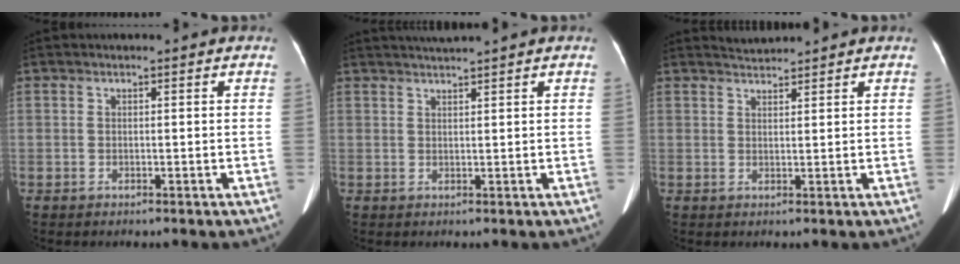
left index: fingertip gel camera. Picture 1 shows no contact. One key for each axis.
{"total": 2.7, "fx": 2.4, "fy": -1.0, "fz": 0.8, "tx": -0.009, "ty": 0.013, "tz": 0.049}
{"total": 2.0, "fx": 1.9, "fy": -0.3, "fz": -0.2, "tx": -0.002, "ty": 0.009, "tz": 0.043}